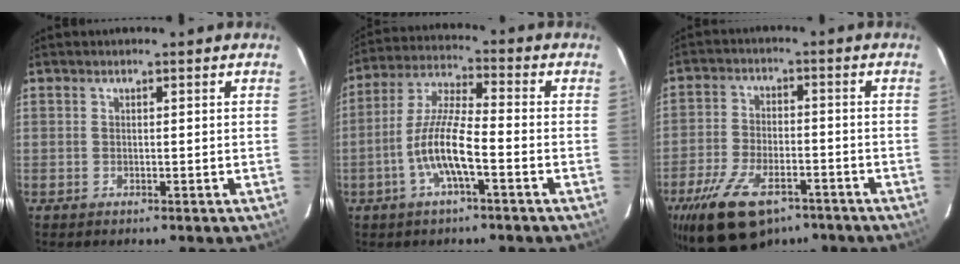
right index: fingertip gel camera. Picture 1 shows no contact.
{"total": 10.2, "force": [-3.9, 1.7, 9.3], "torque": [-0.198, 0.003, -0.076]}
{"total": 15.3, "force": [-10.1, 7.5, 8.8], "torque": [-0.197, -0.020, -0.172]}